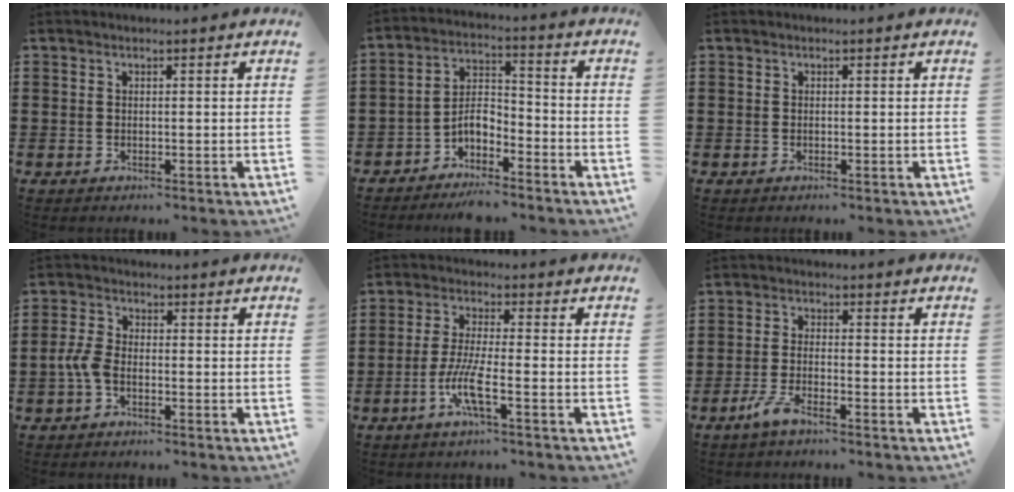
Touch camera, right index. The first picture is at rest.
{"total": 5.4, "force": [-3.7, 2.4, 3.1], "torque": [-0.069, 0.011, -0.077]}
{"total": 0.0}
{"total": 3.6, "force": [-1.3, 2.0, 2.7], "torque": [-0.078, -0.004, -0.033]}
{"total": 6.5, "force": [-2.9, 0.8, 5.7], "torque": [-0.128, -0.014, -0.061]}
{"total": 3.2, "force": [-2.4, 0.1, 2.2], "torque": [-0.057, -0.009, -0.049]}